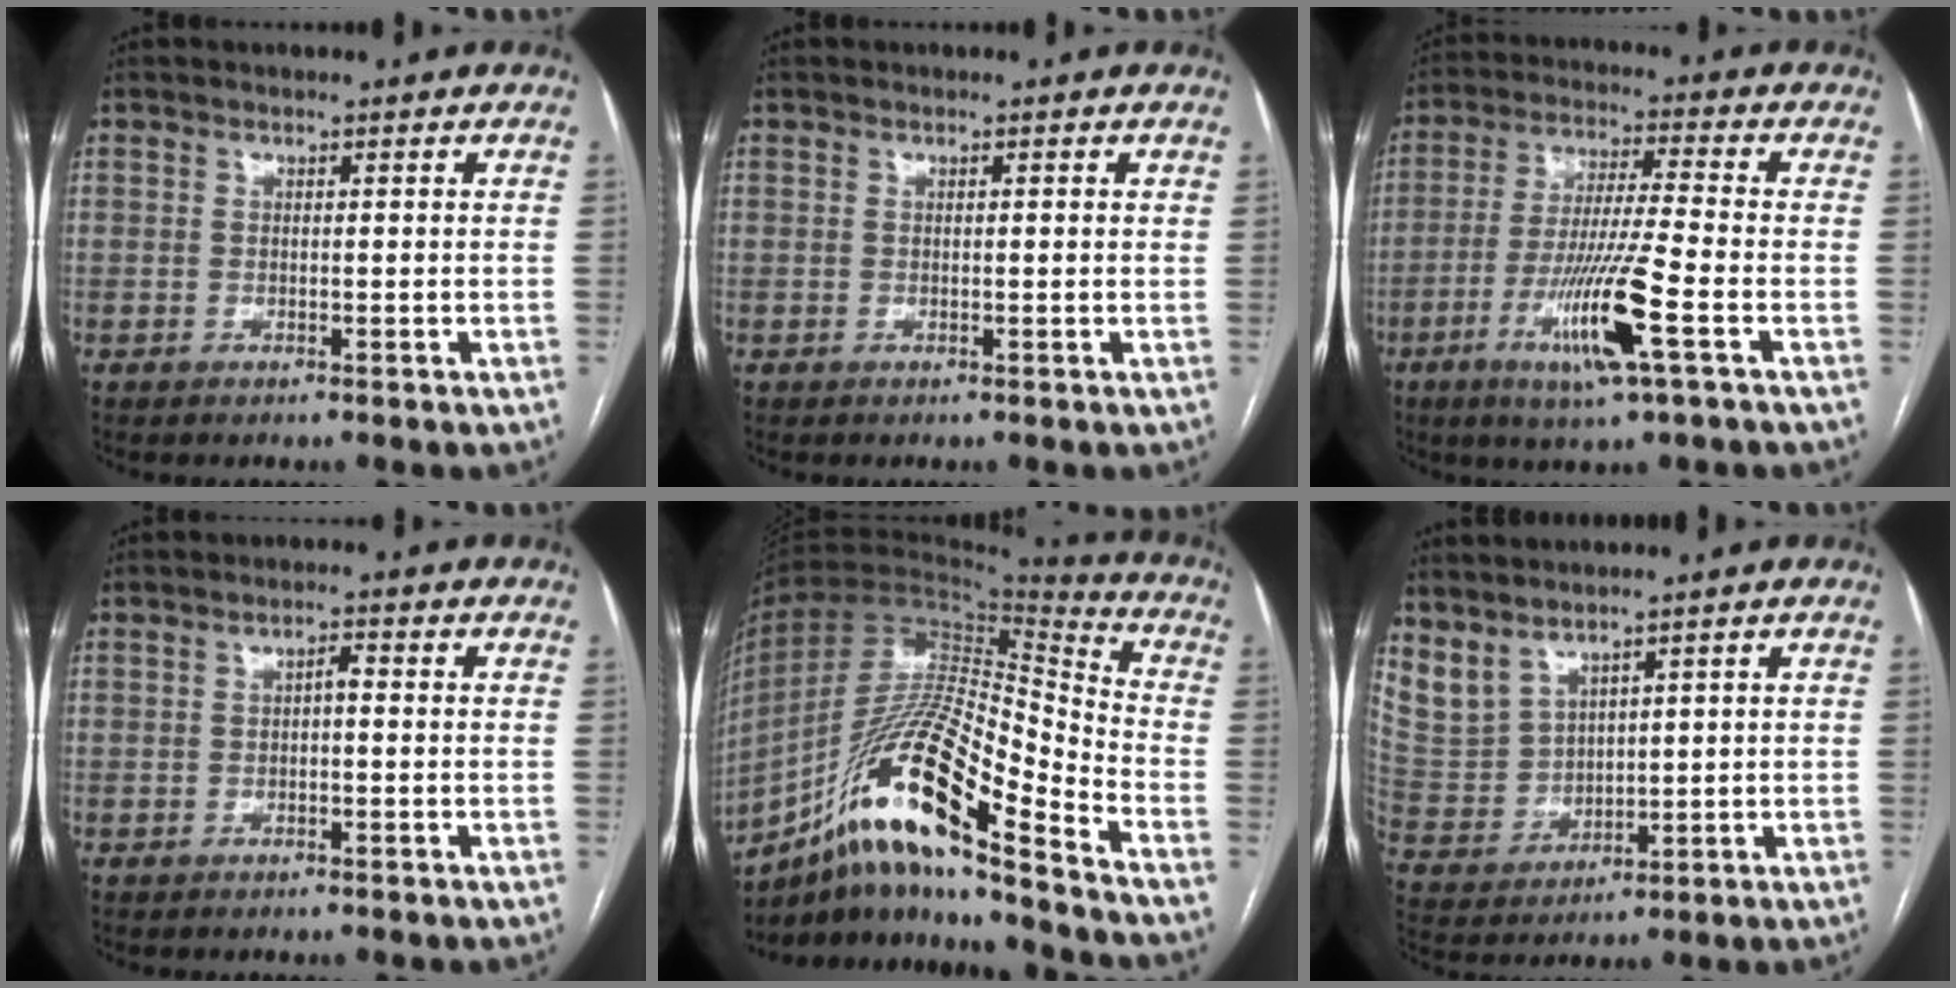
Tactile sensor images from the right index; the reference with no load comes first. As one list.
[{"total": 0.8, "force": [0.4, 0.1, 0.7], "torque": [-0.015, 0.003, 0.004]}, {"total": 12.3, "force": [-4.8, -0.3, 11.3], "torque": [-0.223, -0.019, -0.090]}, {"total": 1.4, "force": [0.0, 0.5, 1.3], "torque": [-0.024, 0.008, 0.001]}, {"total": 20.2, "force": [-11.9, 2.4, 16.1], "torque": [-0.314, -0.008, -0.216]}, {"total": 7.7, "force": [6.3, 3.5, 2.6], "torque": [-0.069, 0.002, 0.157]}]